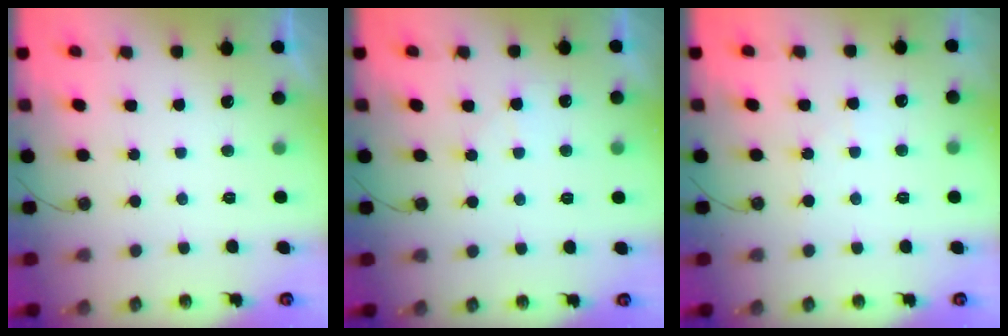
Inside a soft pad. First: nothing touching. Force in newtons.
{"total": 4.9, "press": 4.8, "slide": 0.7}
{"total": 3.0, "press": 2.9, "slide": 0.5}